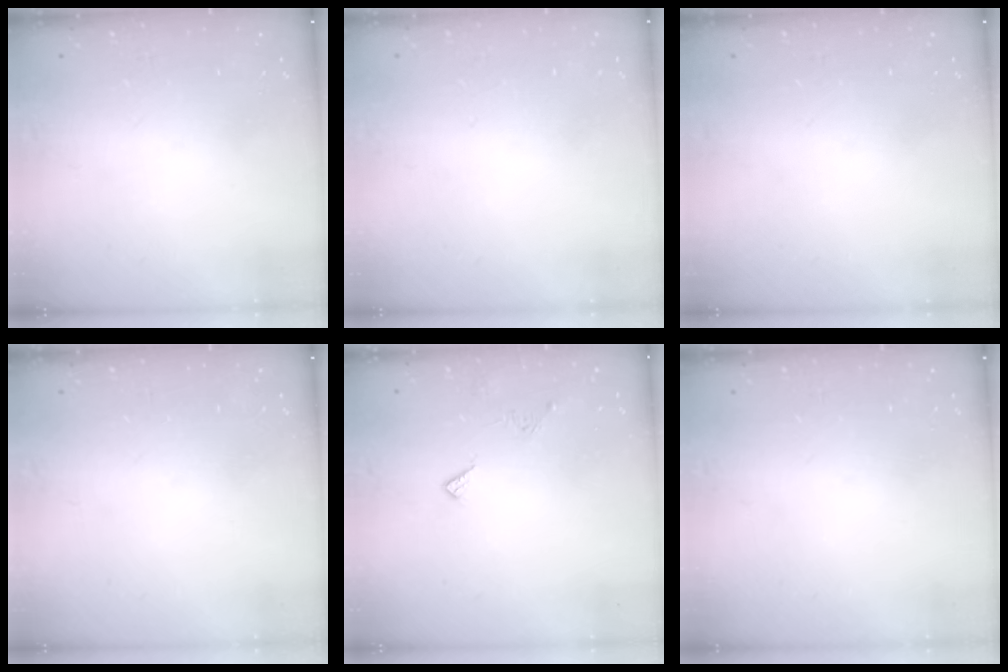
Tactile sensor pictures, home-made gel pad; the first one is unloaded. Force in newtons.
{"total": 1.8, "press": 1.8, "slide": 0.1}
{"total": 0.0}
{"total": 0.0}
{"total": 6.9, "press": 6.8, "slide": 1.0}
{"total": 0.0}